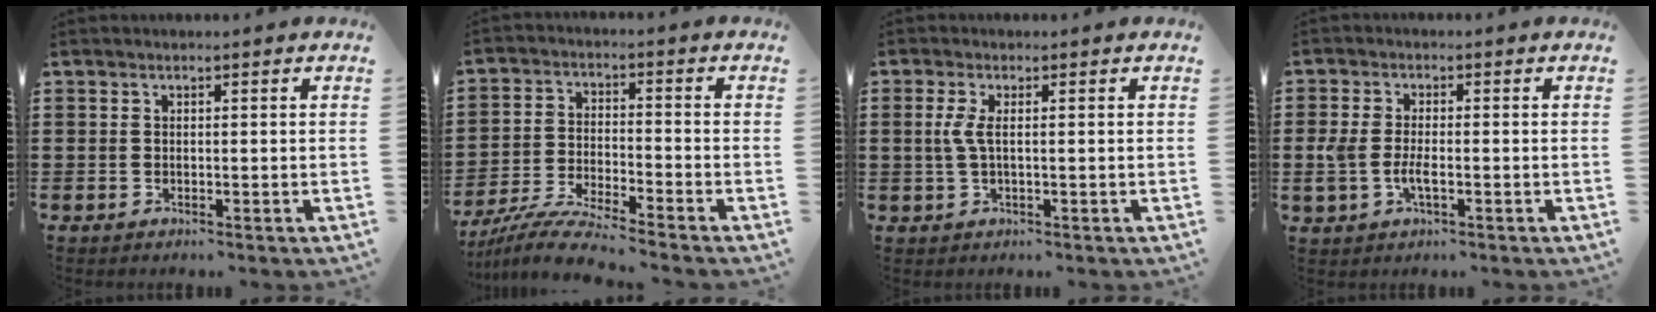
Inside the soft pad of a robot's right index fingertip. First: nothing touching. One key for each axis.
{"total": 6.6, "fx": -6.2, "fy": -0.3, "fz": 2.2, "tx": -0.059, "ty": -0.013, "tz": -0.124}
{"total": 2.9, "fx": 0.1, "fy": 0.5, "fz": 2.8, "tx": -0.070, "ty": -0.009, "tz": -0.004}
{"total": 3.7, "fx": -0.8, "fy": 1.7, "fz": 3.2, "tx": -0.071, "ty": -0.002, "tz": -0.017}